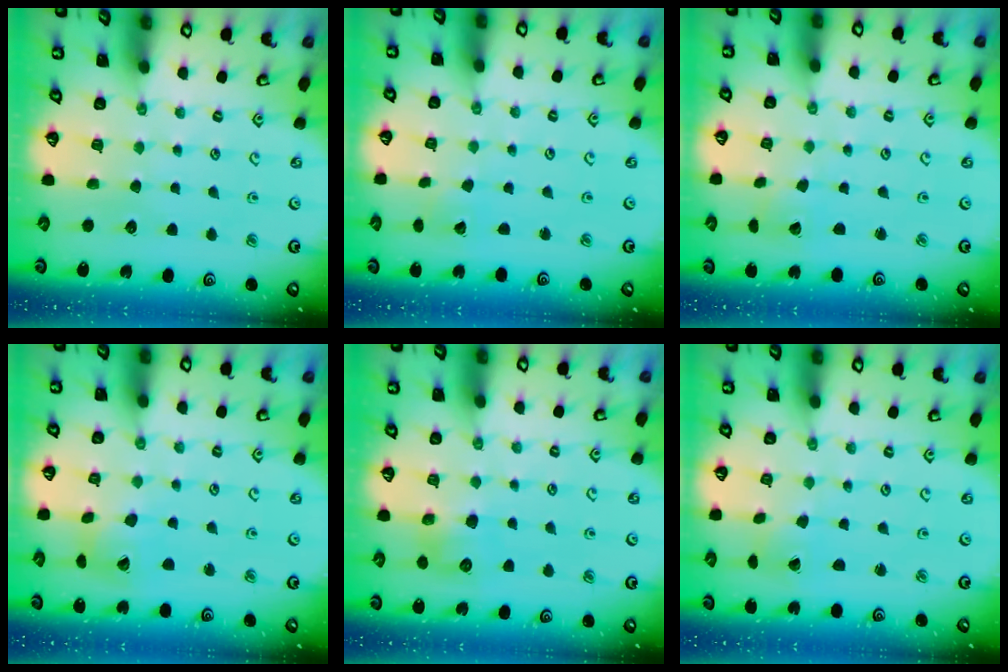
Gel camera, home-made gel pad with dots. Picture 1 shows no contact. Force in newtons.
{"total": 2.3, "press": 2.3, "slide": 0.3}
{"total": 1.8, "press": 1.7, "slide": 0.3}
{"total": 7.4, "press": 7.3, "slide": 1.1}
{"total": 7.0, "press": 7.0, "slide": 0.4}
{"total": 1.6, "press": 1.6, "slide": 0.1}